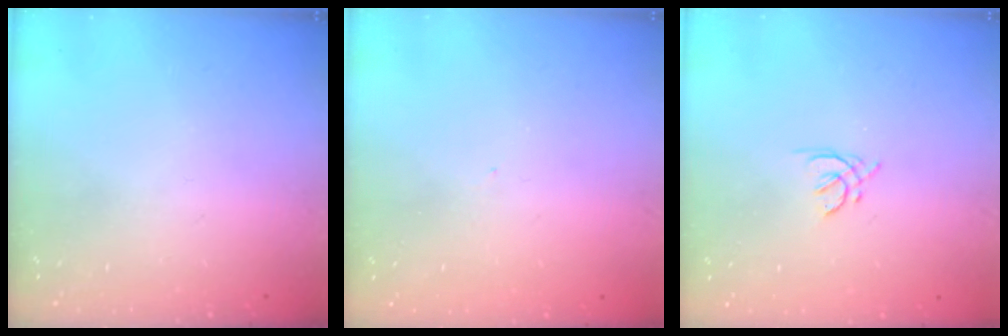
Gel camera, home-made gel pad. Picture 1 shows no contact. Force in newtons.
{"total": 2.0, "press": 2.0, "slide": 0.3}
{"total": 1.8, "press": 1.7, "slide": 0.5}